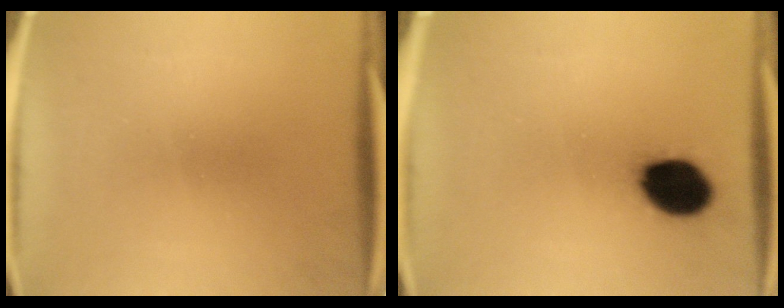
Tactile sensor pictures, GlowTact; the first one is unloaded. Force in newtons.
{"total": 11.8}